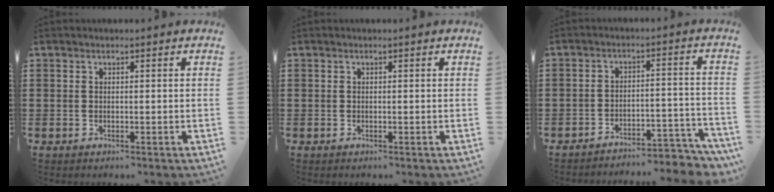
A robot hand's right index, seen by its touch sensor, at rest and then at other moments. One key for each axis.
{"total": 0.0}
{"total": 4.9, "fx": -4.7, "fy": 0.8, "fz": 1.2, "tx": -0.020, "ty": 0.007, "tz": -0.094}